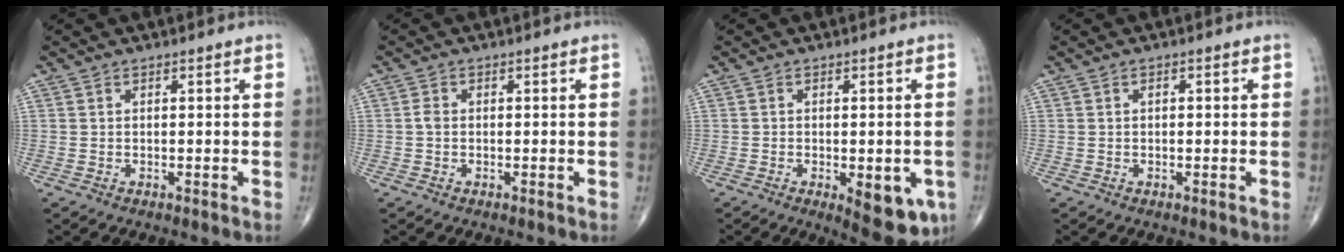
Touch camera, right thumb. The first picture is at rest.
{"total": 1.2, "force": [-0.2, 0.9, 0.8], "torque": [-0.013, 0.001, -0.005]}
{"total": 9.6, "force": [-3.2, 3.9, 8.1], "torque": [-0.084, -0.007, -0.033]}
{"total": 0.8, "force": [0.1, 0.4, 0.6], "torque": [-0.009, 0.002, 0.000]}